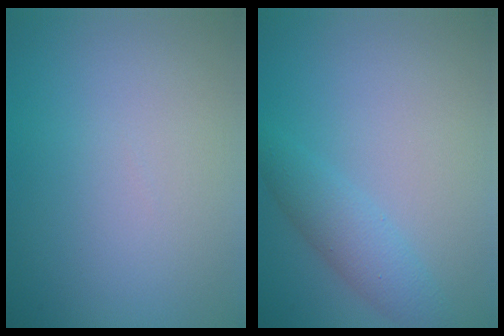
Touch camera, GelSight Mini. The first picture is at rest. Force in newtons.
{"total": 2.7, "press": 2.7, "slide": 0.1}